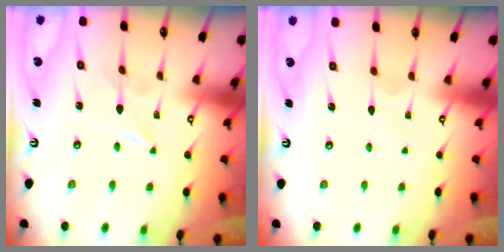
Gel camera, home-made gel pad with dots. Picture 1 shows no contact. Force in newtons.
{"total": 1.3, "press": 1.3, "slide": 0.2}